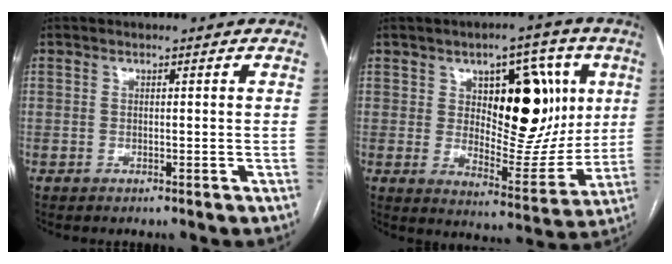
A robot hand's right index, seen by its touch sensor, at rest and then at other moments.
{"total": 16.1, "force": [4.2, 7.8, 13.4], "torque": [-0.183, 0.013, 0.075]}